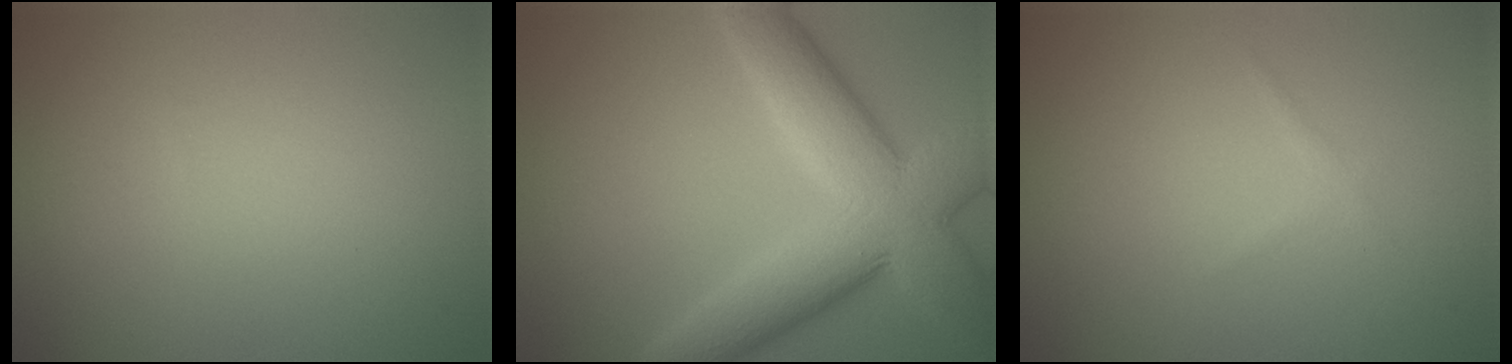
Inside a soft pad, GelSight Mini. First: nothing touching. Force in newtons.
{"total": 10.0, "press": 10.0, "slide": 0.6}
{"total": 0.6, "press": 0.6, "slide": 0.0}